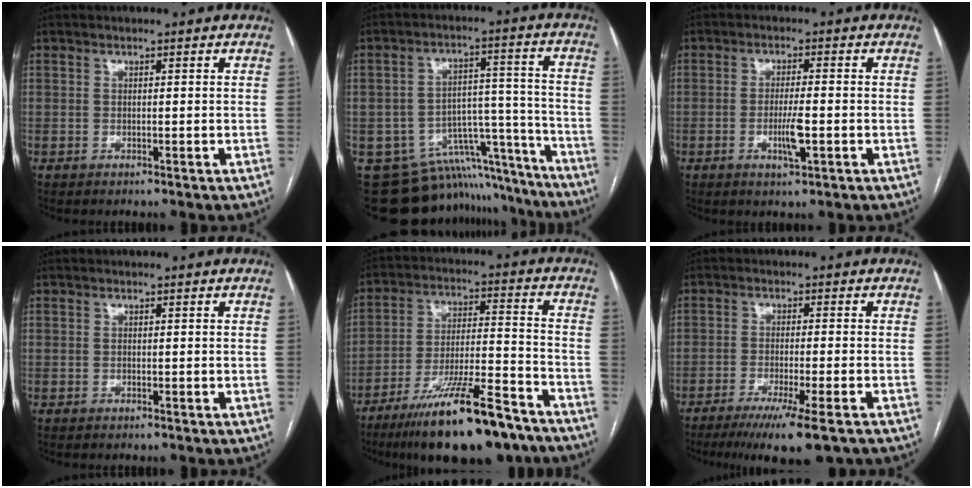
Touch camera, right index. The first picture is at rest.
{"total": 15.8, "force": [-13.7, 7.1, 3.3], "torque": [-0.031, 0.084, -0.182]}
{"total": 4.3, "force": [-1.3, 0.4, 4.1], "torque": [-0.078, -0.007, -0.021]}
{"total": 0.0}
{"total": 19.4, "force": [-14.3, 2.8, 12.7], "torque": [-0.185, -0.008, -0.236]}
{"total": 11.1, "force": [-7.9, 0.0, 7.7], "torque": [-0.113, -0.028, -0.118]}